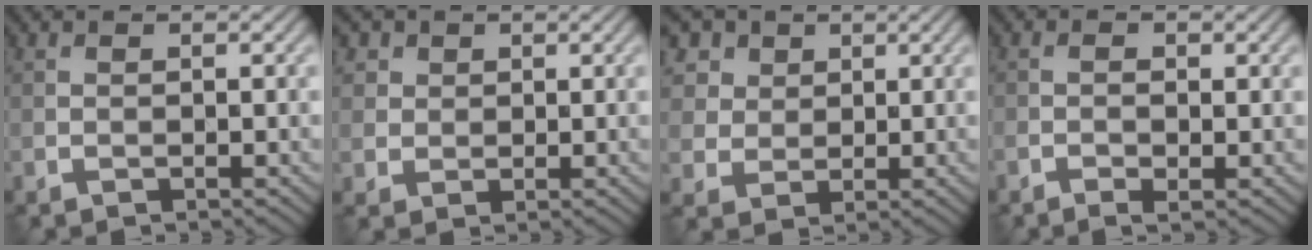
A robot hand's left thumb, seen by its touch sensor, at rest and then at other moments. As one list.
[{"total": 4.0, "force": [1.8, 3.3, 1.2], "torque": [-0.051, -0.004, 0.043]}, {"total": 7.1, "force": [3.4, 5.7, 2.7], "torque": [-0.127, -0.001, 0.069]}, {"total": 1.8, "force": [-0.7, 0.7, 1.5], "torque": [-0.029, -0.001, -0.014]}]